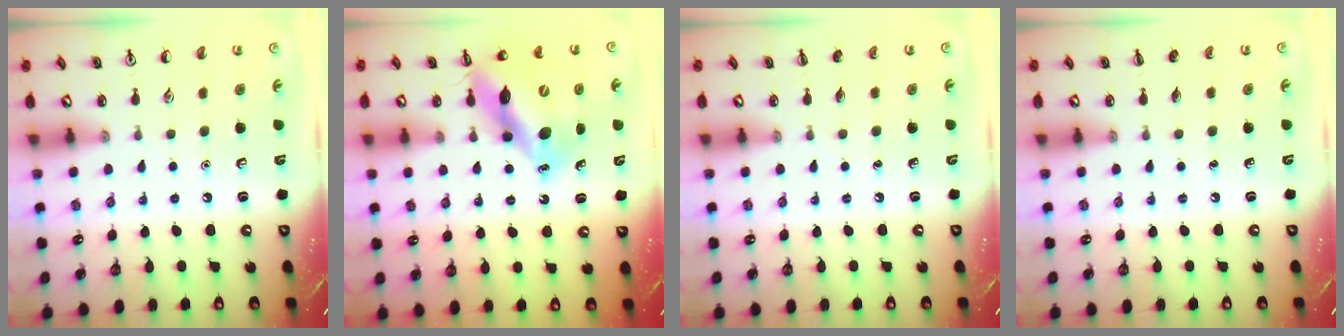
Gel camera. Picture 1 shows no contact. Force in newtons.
{"total": 13.4, "press": 12.8, "slide": 3.8}
{"total": 0.0}
{"total": 0.0}